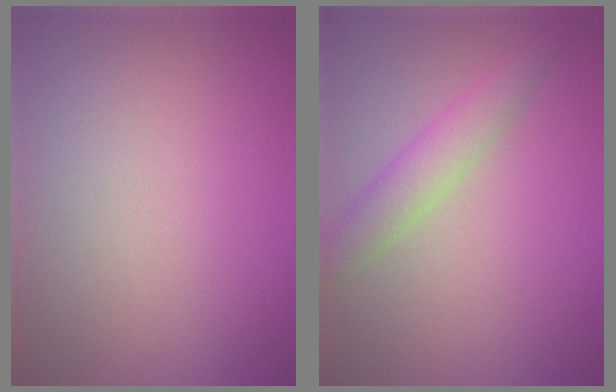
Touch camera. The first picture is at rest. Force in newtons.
{"total": 3.0, "press": 3.0, "slide": 0.1}